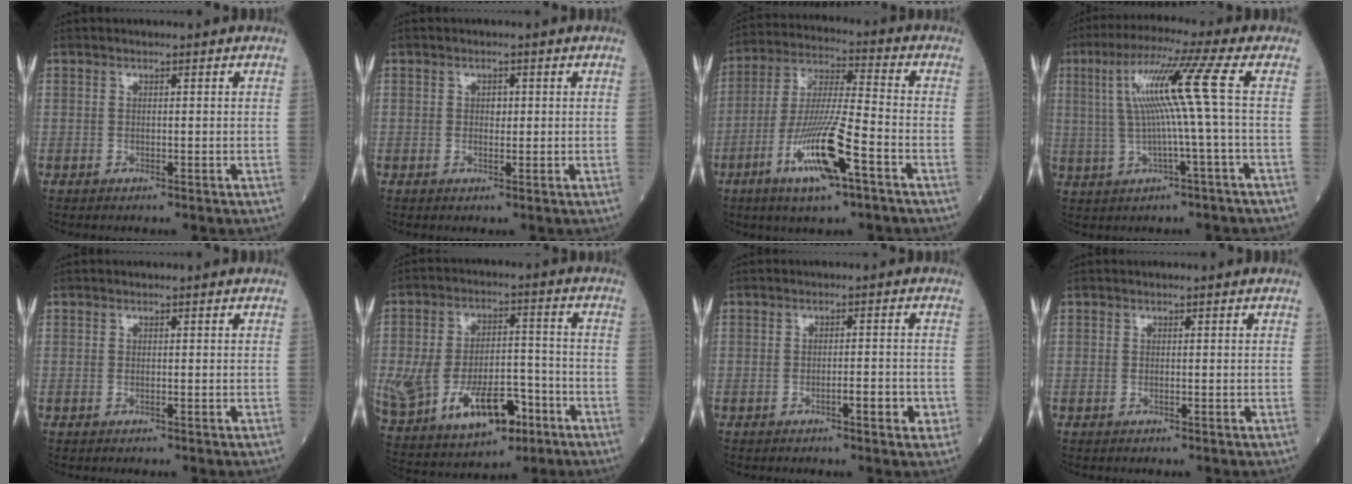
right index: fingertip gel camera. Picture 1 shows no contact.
{"total": 1.1, "force": [0.2, 0.8, 0.8], "torque": [-0.009, 0.001, 0.003]}
{"total": 13.5, "force": [-6.2, 1.3, 11.9], "torque": [-0.235, -0.014, -0.112]}
{"total": 10.2, "force": [1.3, -1.8, 9.9], "torque": [-0.182, 0.025, 0.029]}
{"total": 0.0}
{"total": 16.4, "force": [-5.8, 8.4, 12.9], "torque": [-0.254, 0.011, -0.078]}
{"total": 3.1, "force": [-1.3, 0.7, 2.8], "torque": [-0.036, 0.004, -0.018]}
{"total": 0.0}